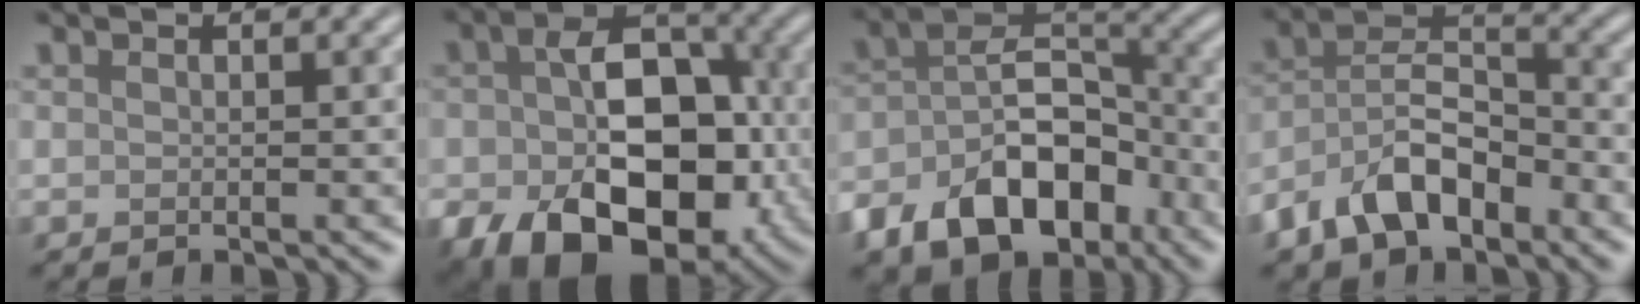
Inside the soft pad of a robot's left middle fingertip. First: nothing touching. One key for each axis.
{"total": 16.1, "fx": -4.1, "fy": 10.6, "fz": 11.3, "tx": -0.183, "ty": -0.042, "tz": -0.051}
{"total": 10.8, "fx": -5.5, "fy": 6.4, "fz": 6.7, "tx": -0.114, "ty": 0.001, "tz": -0.098}
{"total": 7.2, "fx": -4.4, "fy": 3.6, "fz": 4.5, "tx": -0.078, "ty": 0.012, "tz": -0.090}